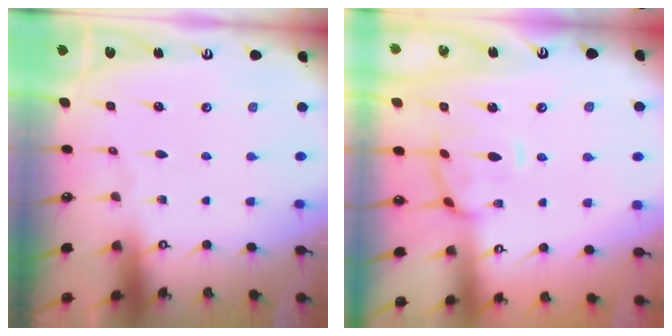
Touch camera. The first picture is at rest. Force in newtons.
{"total": 1.3, "press": 1.3, "slide": 0.3}